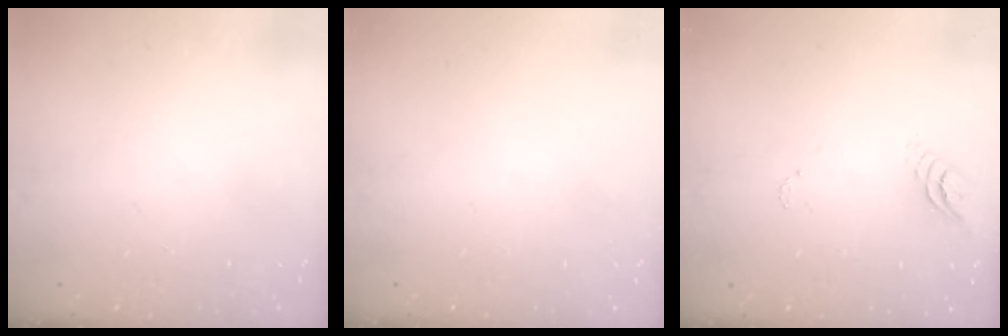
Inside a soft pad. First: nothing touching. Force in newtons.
{"total": 0.0}
{"total": 4.1, "press": 4.1, "slide": 0.4}